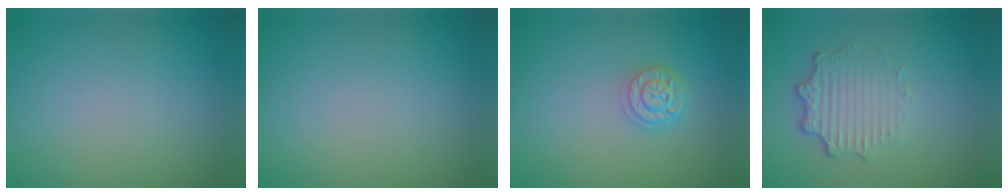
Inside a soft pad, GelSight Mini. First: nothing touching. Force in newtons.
{"total": 0.0}
{"total": 2.4, "press": 2.0, "slide": 1.3}
{"total": 3.5, "press": 2.7, "slide": 2.2}